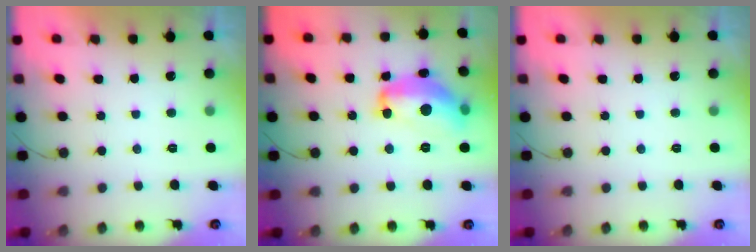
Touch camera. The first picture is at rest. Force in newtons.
{"total": 16.6, "press": 16.6, "slide": 0.6}
{"total": 0.0}